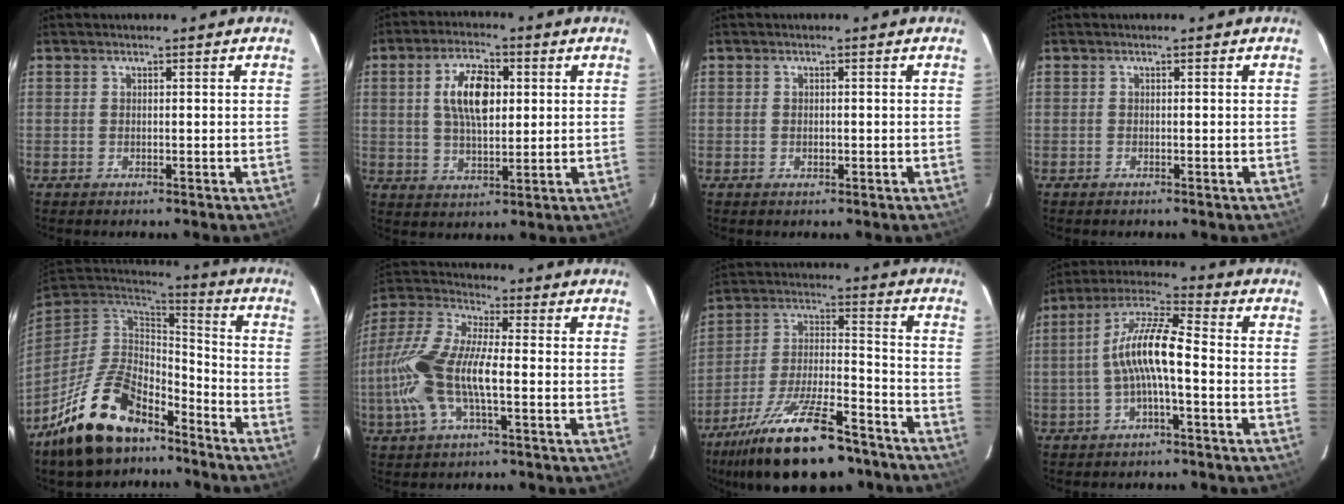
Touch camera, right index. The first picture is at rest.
{"total": 9.6, "force": [2.1, 4.6, 8.1], "torque": [-0.151, 0.013, 0.039]}
{"total": 1.0, "force": [-0.2, 0.8, 0.6], "torque": [-0.009, 0.002, -0.003]}
{"total": 0.0}
{"total": 20.5, "force": [-14.0, 9.4, 11.6], "torque": [-0.242, -0.006, -0.236]}
{"total": 15.0, "force": [-2.6, 4.9, 13.9], "torque": [-0.298, 0.003, -0.055]}
{"total": 23.3, "force": [-16.8, 7.3, 14.3], "torque": [-0.267, -0.024, -0.264]}
{"total": 10.1, "force": [-1.8, 2.0, 9.7], "torque": [-0.199, 0.021, -0.035]}